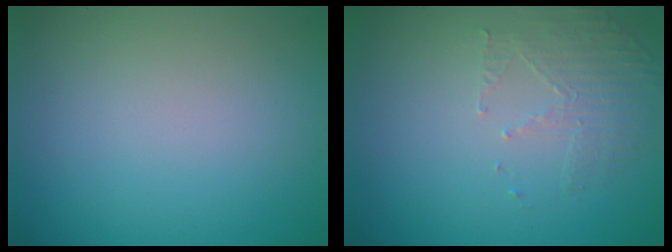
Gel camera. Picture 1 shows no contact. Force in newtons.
{"total": 1.7, "press": 0.9, "slide": 1.4}